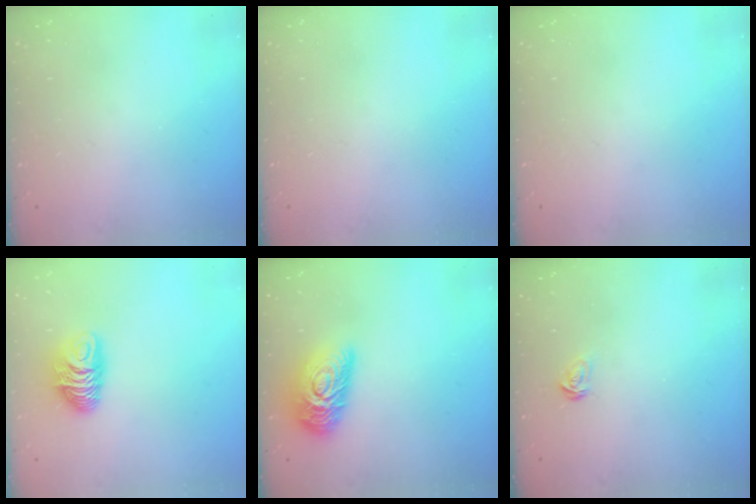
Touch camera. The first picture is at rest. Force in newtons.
{"total": 0.0}
{"total": 0.0}
{"total": 9.4, "press": 9.4, "slide": 0.9}
{"total": 14.6, "press": 14.6, "slide": 0.8}
{"total": 2.3, "press": 2.3, "slide": 0.2}